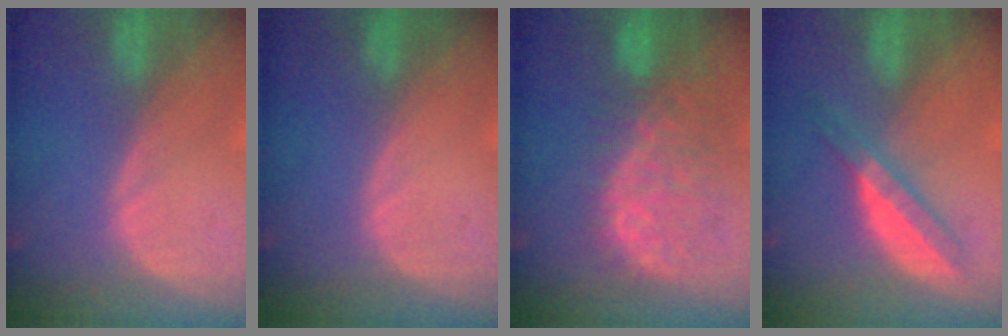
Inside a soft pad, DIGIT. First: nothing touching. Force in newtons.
{"total": 0.0}
{"total": 10.4, "press": 9.4, "slide": 4.6}
{"total": 6.2, "press": 5.4, "slide": 3.0}